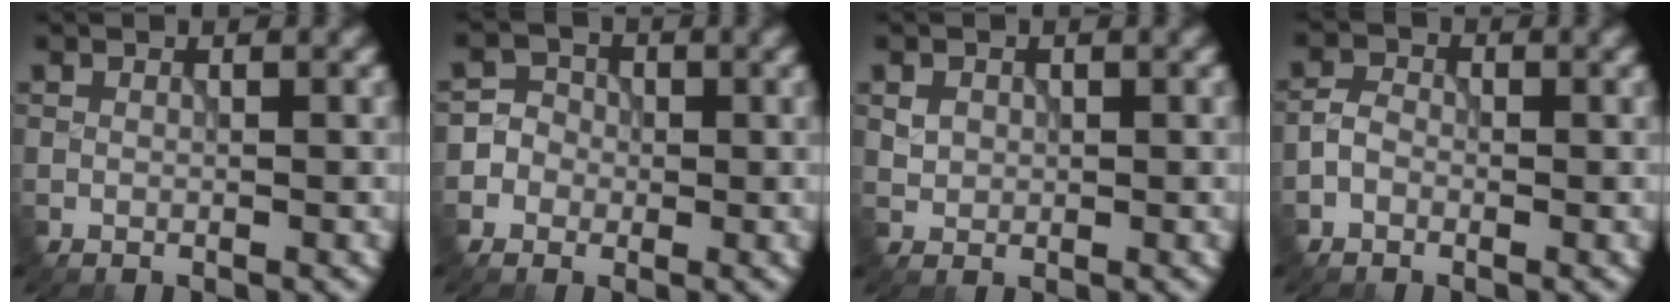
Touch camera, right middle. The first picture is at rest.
{"total": 3.9, "force": [-1.3, 3.7, 0.3], "torque": [0.015, 0.012, -0.039]}
{"total": 1.1, "force": [0.3, 1.1, 0.3], "torque": [-0.006, -0.003, 0.006]}
{"total": 1.7, "force": [-0.8, 1.3, 0.7], "torque": [-0.013, 0.005, -0.022]}